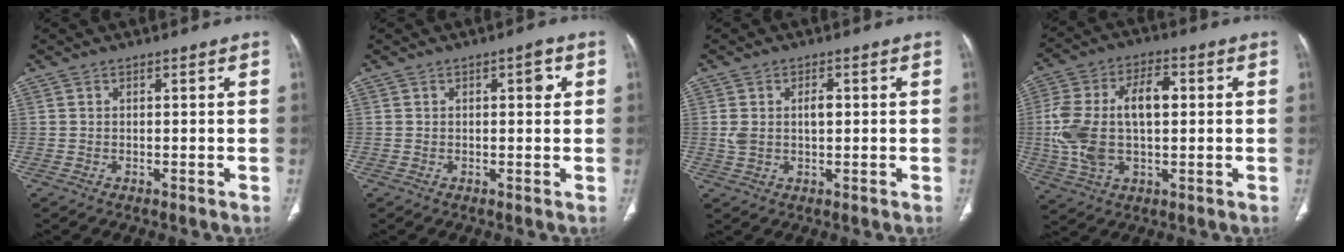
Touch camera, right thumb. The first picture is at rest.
{"total": 2.8, "force": [0.7, 1.2, 2.4], "torque": [-0.027, 0.003, 0.006]}
{"total": 4.7, "force": [0.5, 2.7, 3.8], "torque": [-0.081, 0.012, 0.014]}
{"total": 16.1, "force": [0.6, 8.8, 13.5], "torque": [-0.278, 0.024, 0.014]}